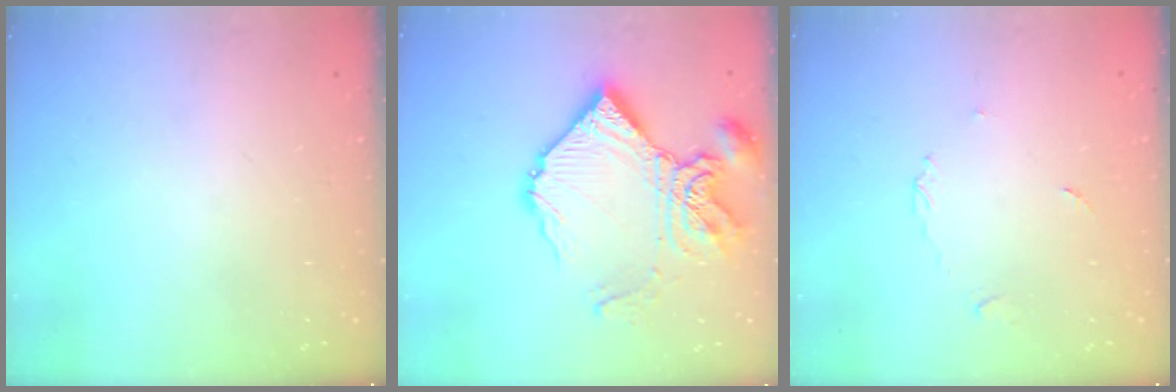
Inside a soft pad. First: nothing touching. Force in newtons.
{"total": 18.7, "press": 18.5, "slide": 2.2}
{"total": 2.7, "press": 2.7, "slide": 0.4}